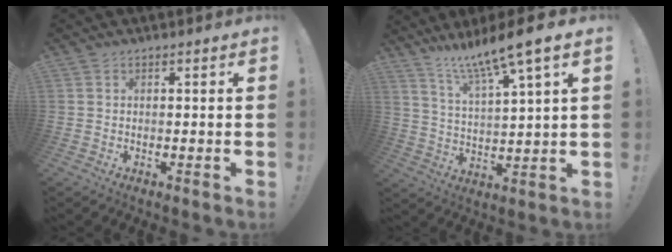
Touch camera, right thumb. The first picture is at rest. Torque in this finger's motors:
{"motor_torque": [0.73, 1.13, 0.25, 0.23, 0.21]}